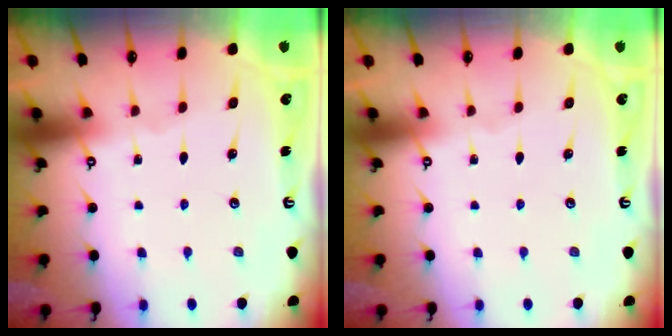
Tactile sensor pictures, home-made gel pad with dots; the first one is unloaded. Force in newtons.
{"total": 0.0}